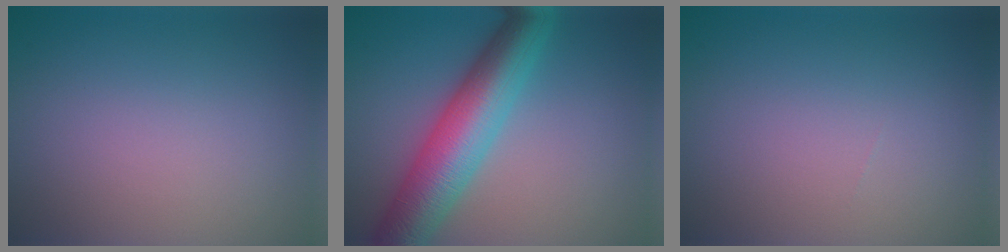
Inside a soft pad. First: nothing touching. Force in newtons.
{"total": 9.0, "press": 9.0, "slide": 0.2}
{"total": 0.0}